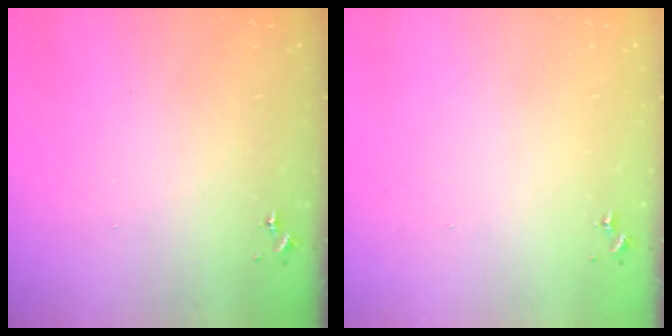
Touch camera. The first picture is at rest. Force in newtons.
{"total": 0.0}